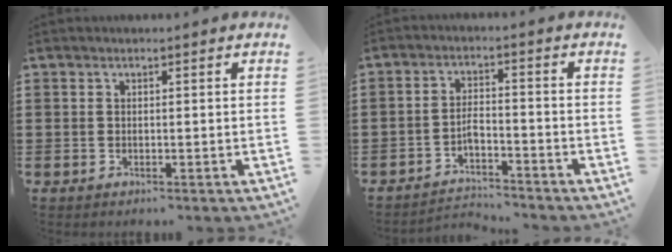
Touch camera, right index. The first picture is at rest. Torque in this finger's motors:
{"motor_torque": [2.14, 0.00, 0.02, 0.01]}